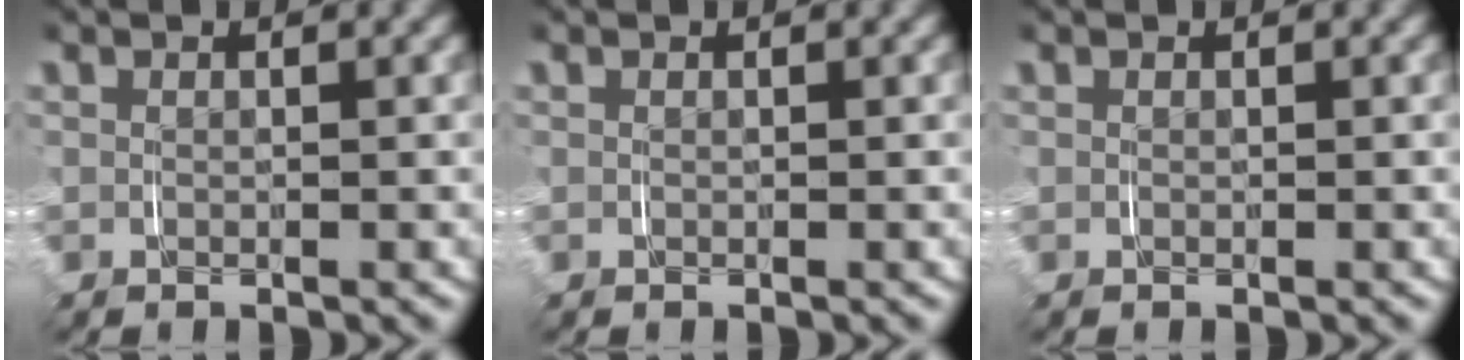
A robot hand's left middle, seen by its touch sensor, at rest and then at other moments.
{"total": 0.0}
{"total": 0.0}